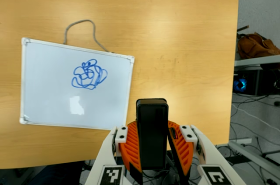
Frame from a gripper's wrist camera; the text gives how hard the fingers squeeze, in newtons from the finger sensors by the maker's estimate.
{"total": 5.6, "left": 5.5, "right": 5.7}